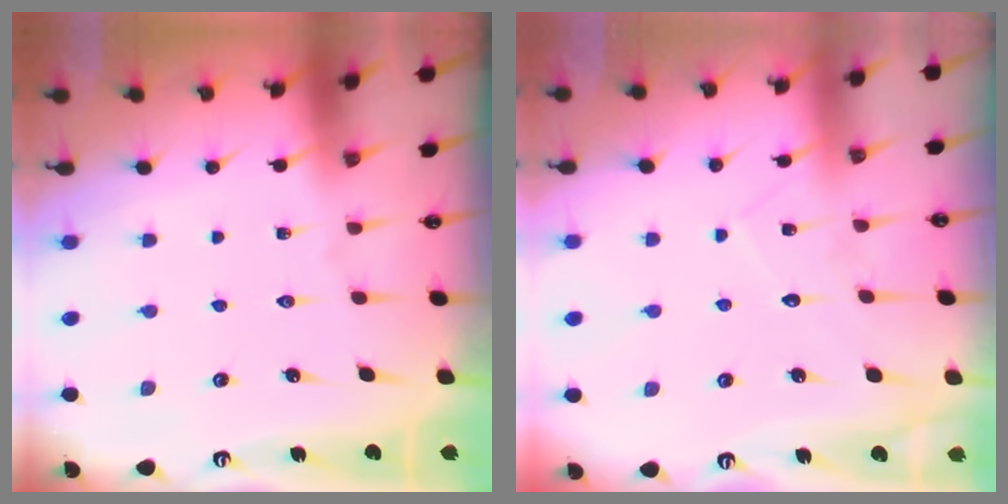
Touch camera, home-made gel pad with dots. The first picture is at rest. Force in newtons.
{"total": 7.1, "press": 7.1, "slide": 0.5}